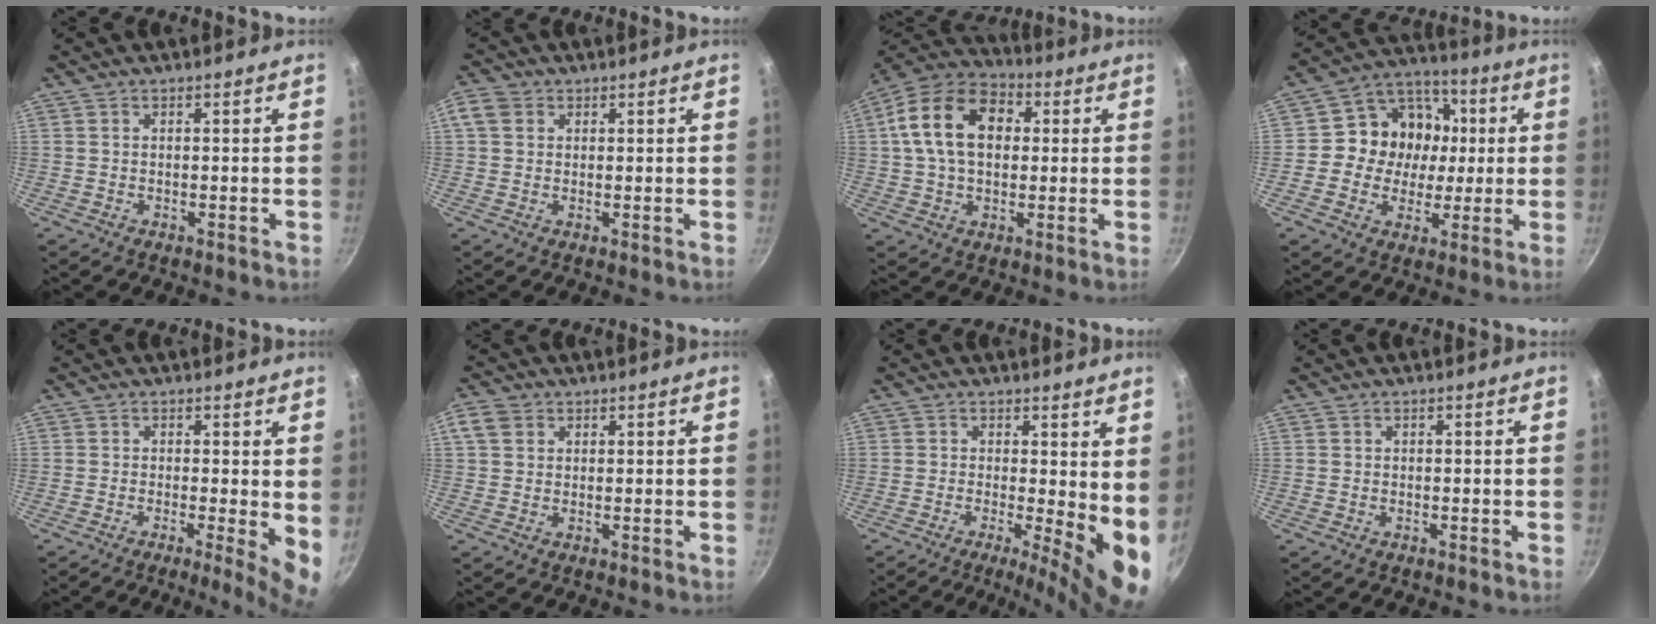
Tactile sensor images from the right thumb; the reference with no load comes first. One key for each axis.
{"total": 4.0, "fx": 1.2, "fy": 3.2, "fz": 2.0, "tx": -0.031, "ty": 0.004, "tz": 0.015}
{"total": 16.6, "fx": 3.0, "fy": 11.4, "fz": 11.6, "tx": -0.181, "ty": 0.024, "tz": 0.035}
{"total": 14.7, "fx": 0.8, "fy": 12.9, "fz": 7.0, "tx": -0.084, "ty": 0.025, "tz": -0.001}
{"total": 6.1, "fx": -0.4, "fy": 1.4, "fz": 6.0, "tx": -0.074, "ty": -0.011, "tz": -0.006}
{"total": 4.0, "fx": 1.4, "fy": 3.2, "fz": 1.9, "tx": -0.026, "ty": 0.003, "tz": 0.024}
{"total": 9.3, "fx": -0.2, "fy": 2.9, "fz": 8.9, "tx": -0.107, "ty": -0.017, "tz": -0.003}
{"total": 0.0}